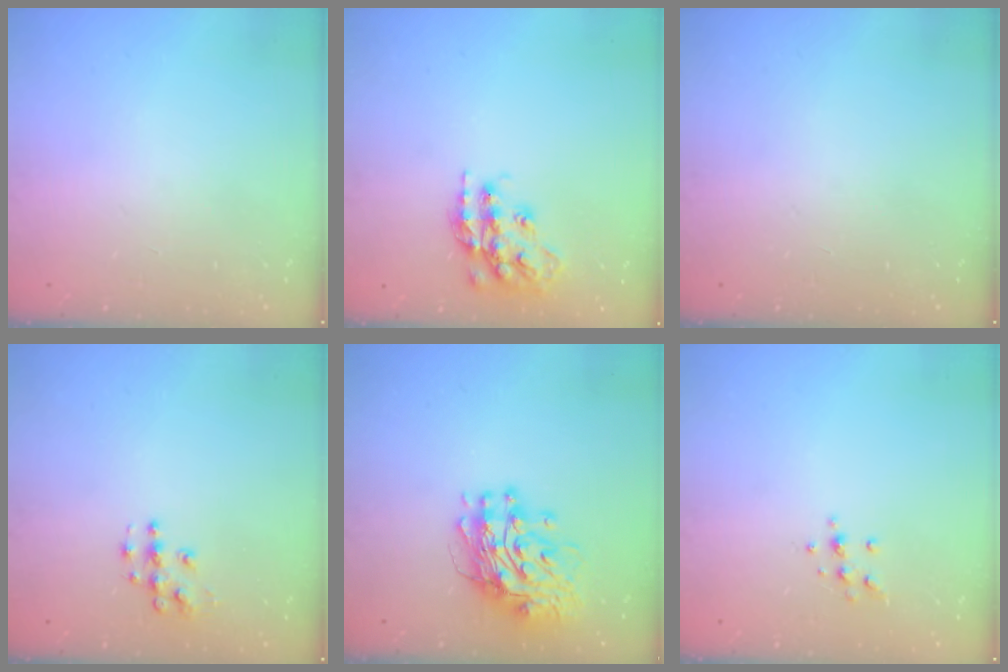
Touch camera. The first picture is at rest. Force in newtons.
{"total": 14.9, "press": 14.8, "slide": 0.8}
{"total": 0.0}
{"total": 5.9, "press": 5.9, "slide": 0.4}
{"total": 11.7, "press": 11.7, "slide": 1.1}
{"total": 7.0, "press": 6.9, "slide": 0.7}